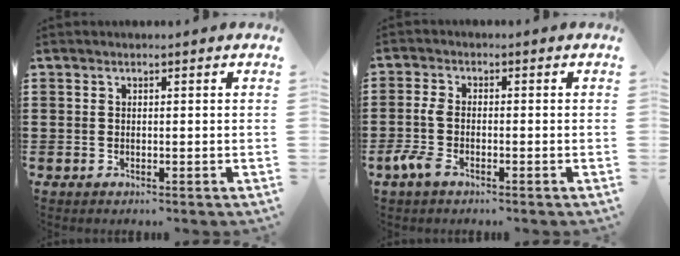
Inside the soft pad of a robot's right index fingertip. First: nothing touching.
{"total": 3.4, "force": [-1.7, 1.5, 2.5], "torque": [-0.072, -0.005, -0.040]}